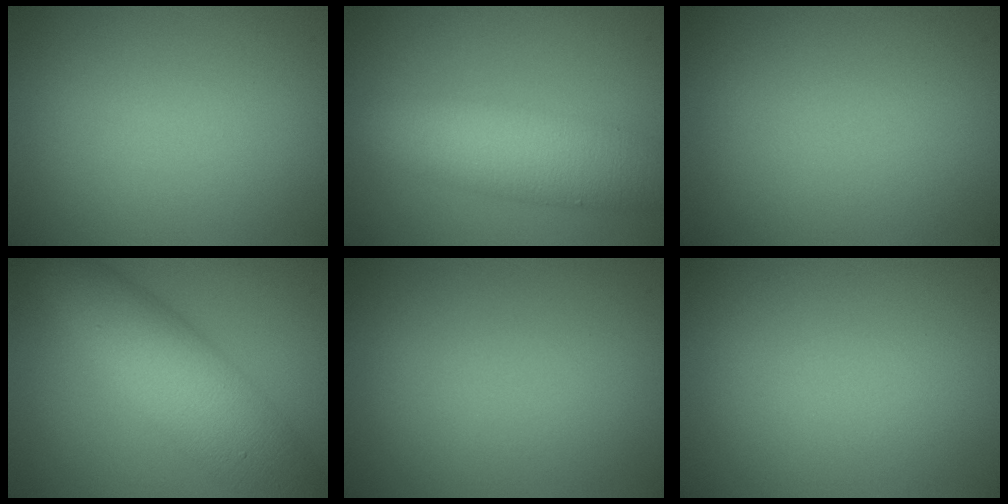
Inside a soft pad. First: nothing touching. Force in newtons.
{"total": 7.0, "press": 7.0, "slide": 0.2}
{"total": 0.0}
{"total": 8.2, "press": 8.2, "slide": 0.2}
{"total": 0.0}
{"total": 0.0}